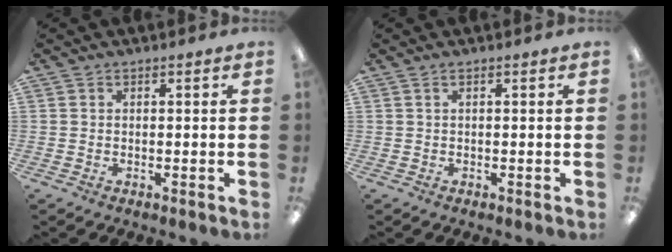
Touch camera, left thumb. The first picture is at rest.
{"total": 0.6, "force": [0.3, 0.1, 0.5], "torque": [-0.011, 0.000, 0.005]}